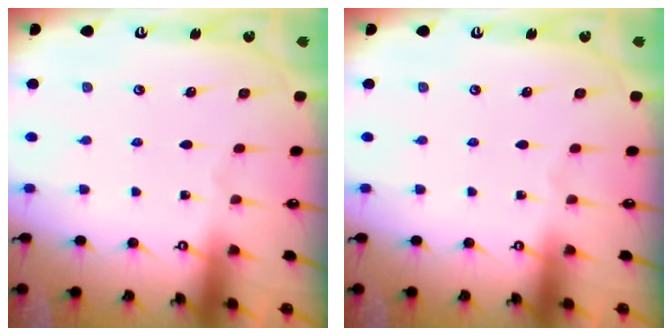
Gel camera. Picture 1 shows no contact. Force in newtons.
{"total": 0.0}